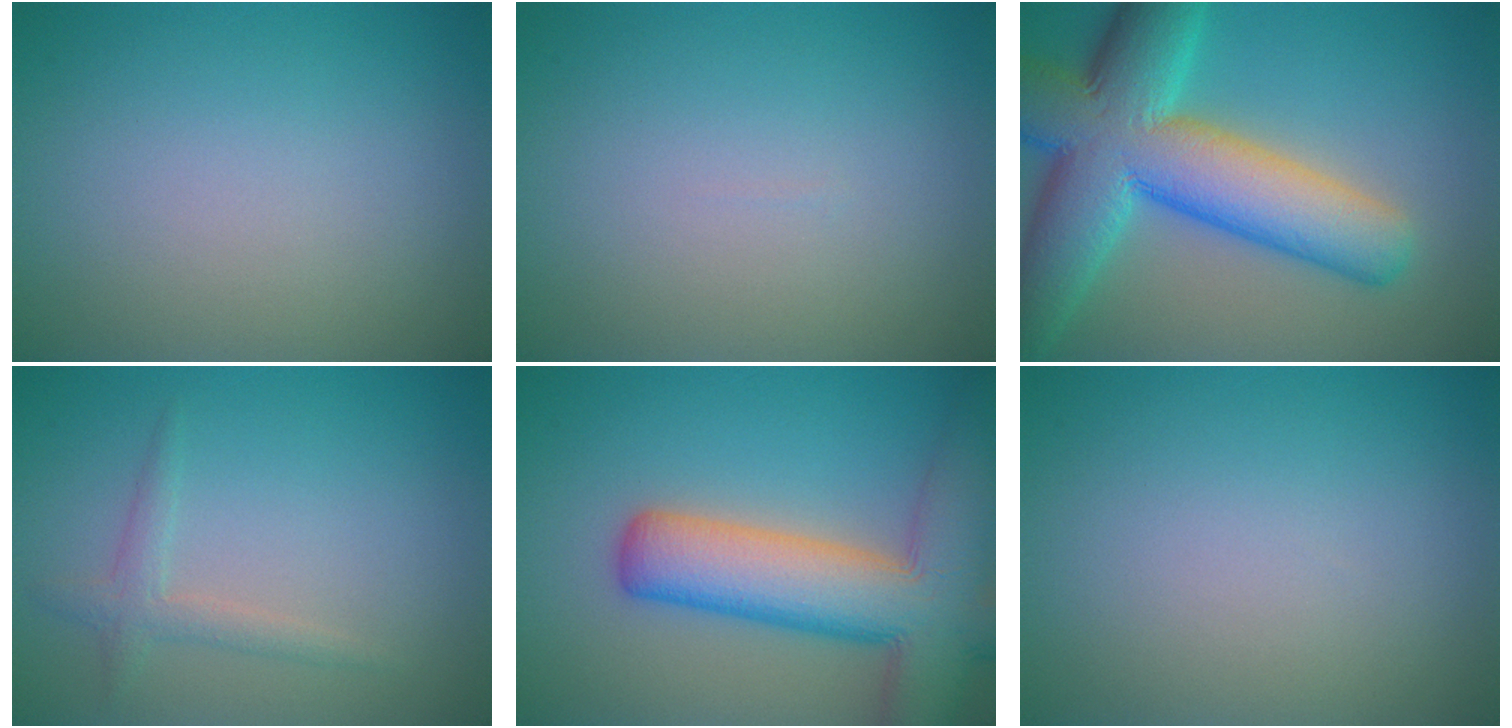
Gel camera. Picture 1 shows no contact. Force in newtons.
{"total": 0.0}
{"total": 13.1, "press": 13.1, "slide": 0.2}
{"total": 1.7, "press": 1.7, "slide": 0.0}
{"total": 11.0, "press": 10.9, "slide": 0.7}
{"total": 0.0}